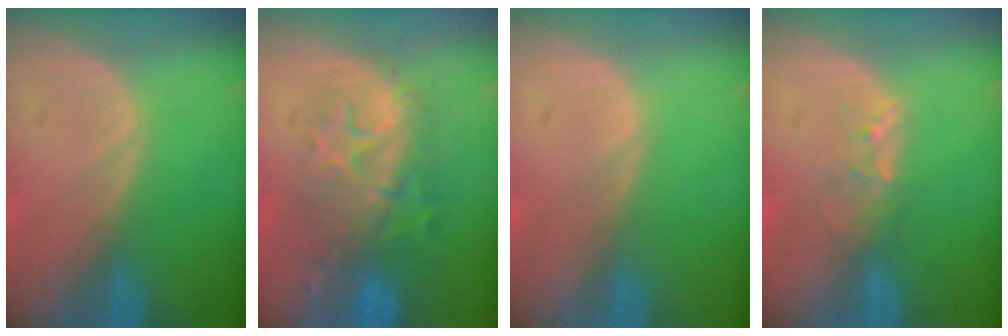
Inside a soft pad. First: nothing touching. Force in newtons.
{"total": 8.8, "press": 8.6, "slide": 1.8}
{"total": 0.0}
{"total": 2.0, "press": 1.9, "slide": 0.4}